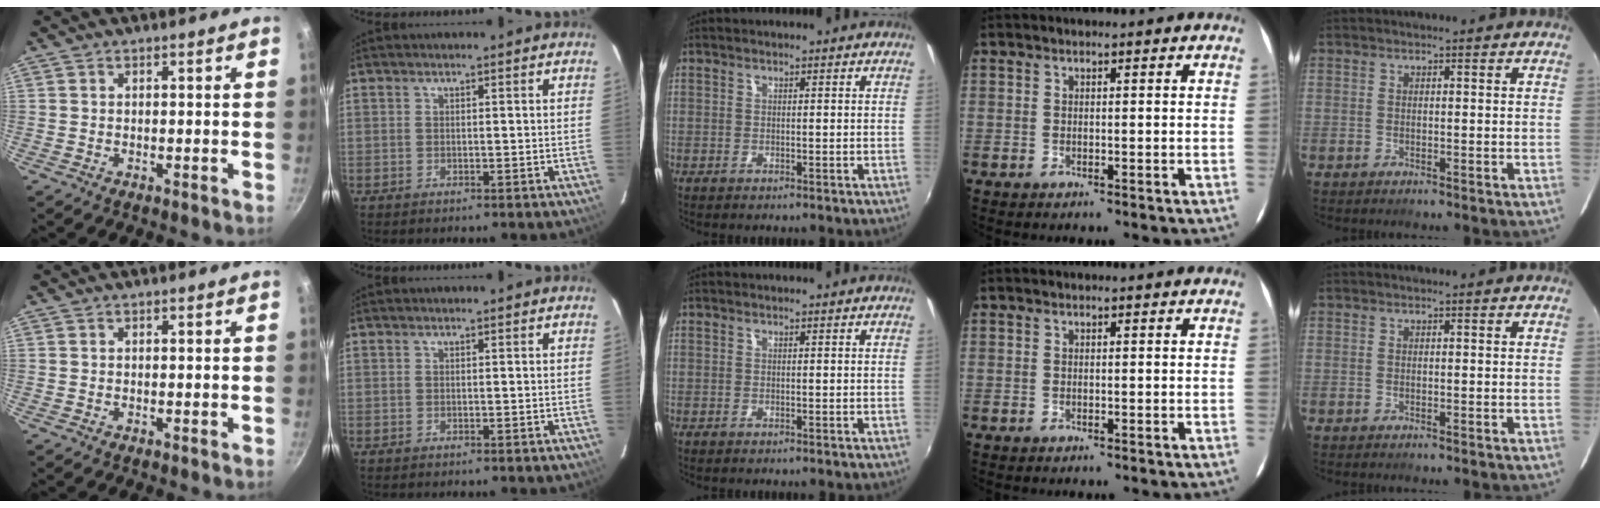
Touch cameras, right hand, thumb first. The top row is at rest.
{}